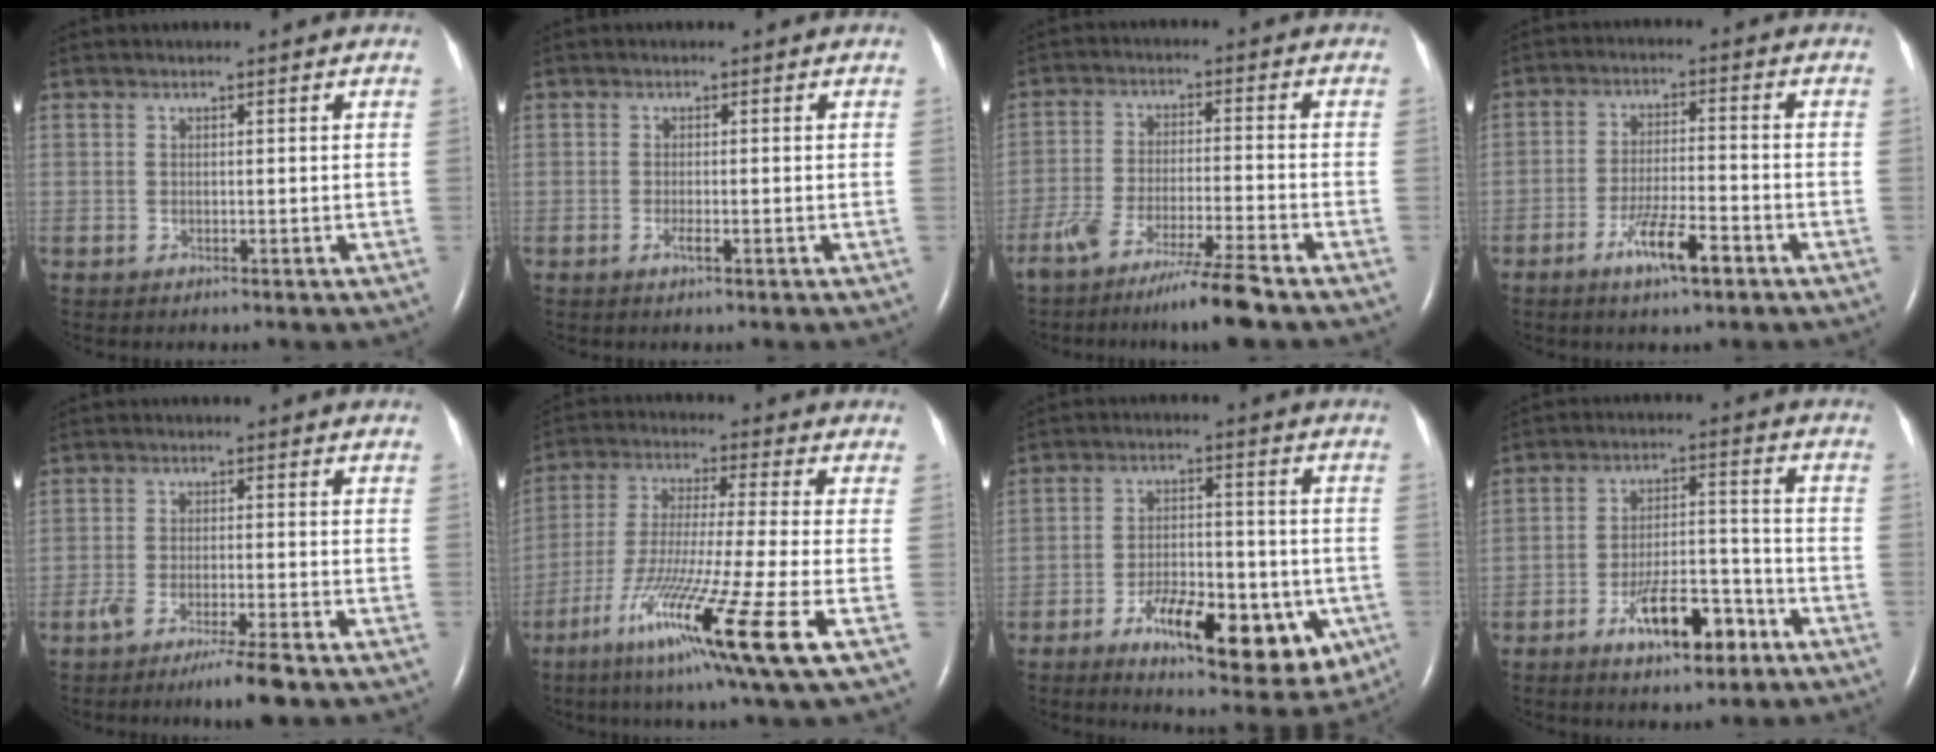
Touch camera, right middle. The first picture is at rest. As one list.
[{"total": 0.7, "force": [-0.3, 0.2, 0.6], "torque": [-0.013, -0.002, -0.004]}, {"total": 9.1, "force": [-6.9, -0.8, 5.8], "torque": [-0.104, -0.028, -0.125]}, {"total": 6.9, "force": [-4.1, 1.0, 5.6], "torque": [-0.107, -0.006, -0.070]}, {"total": 5.5, "force": [-3.9, -0.1, 3.9], "torque": [-0.070, -0.012, -0.068]}, {"total": 17.7, "force": [-8.2, -1.1, 15.6], "torque": [-0.298, -0.055, -0.150]}, {"total": 16.3, "force": [-6.9, 6.2, 13.4], "torque": [-0.168, 0.005, -0.089]}, {"total": 9.7, "force": [-5.6, 3.1, 7.3], "torque": [-0.127, 0.009, -0.087]}]